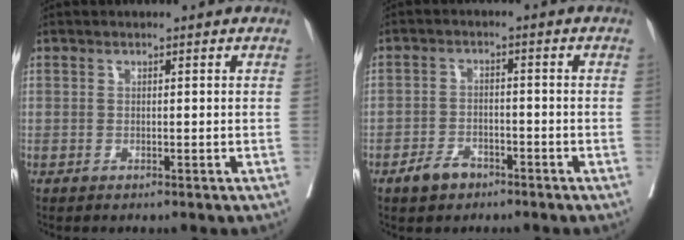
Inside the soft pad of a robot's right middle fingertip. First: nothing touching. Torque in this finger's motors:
{"motor_torque": [0.63, -0.40, 0.00, 0.01]}